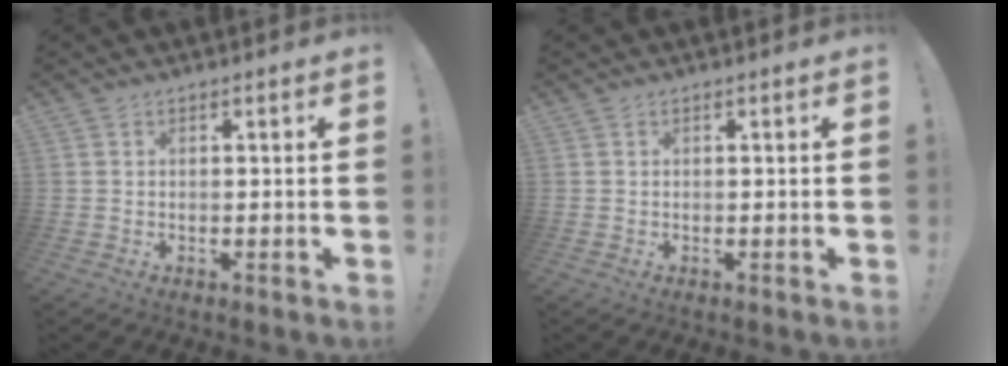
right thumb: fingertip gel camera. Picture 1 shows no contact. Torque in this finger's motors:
{"motor_torque": [-0.05, 0.05, 0.00, 0.00, 0.00]}